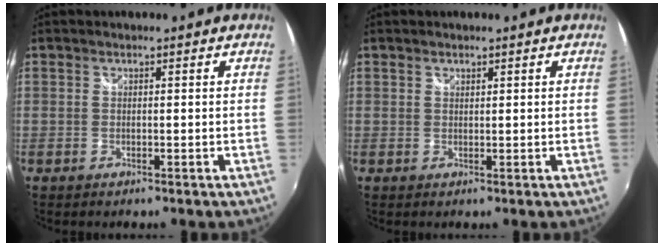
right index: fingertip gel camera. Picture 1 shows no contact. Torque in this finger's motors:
{"motor_torque": [-0.25, -0.06, -0.09, 0.00]}